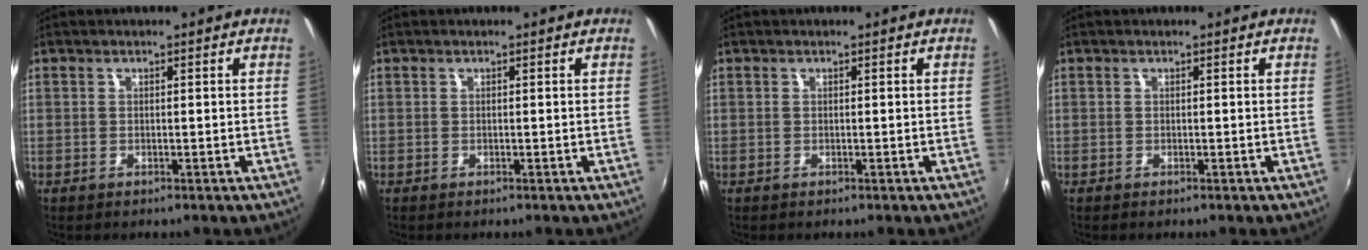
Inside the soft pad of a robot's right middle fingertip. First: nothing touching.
{"total": 0.0}
{"total": 0.0}
{"total": 0.0}